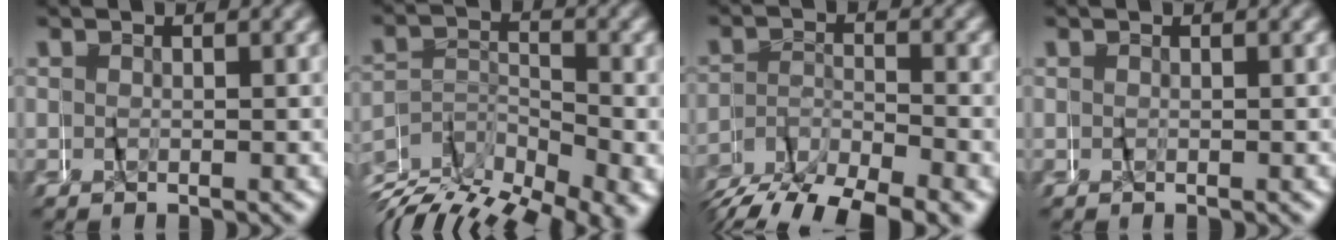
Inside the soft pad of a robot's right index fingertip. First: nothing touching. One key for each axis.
{"total": 6.8, "fx": -4.2, "fy": 2.9, "fz": 4.4, "tx": -0.061, "ty": -0.003, "tz": -0.078}
{"total": 6.6, "fx": -5.8, "fy": 1.2, "fz": 2.8, "tx": -0.040, "ty": 0.004, "tz": -0.102}
{"total": 0.0}